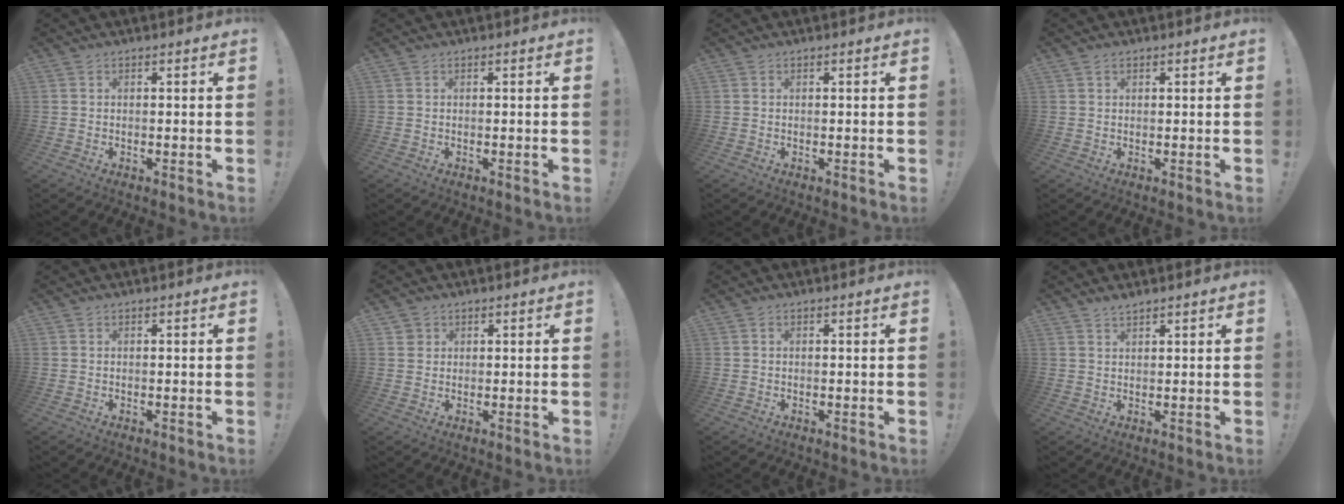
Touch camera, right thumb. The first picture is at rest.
{"total": 0.0}
{"total": 0.0}
{"total": 0.9, "force": [0.7, 0.5, 0.2], "torque": [0.002, -0.002, 0.012]}
{"total": 0.0}
{"total": 1.9, "force": [1.0, 1.6, 0.2], "torque": [-0.006, 0.000, 0.020]}
{"total": 0.0}
{"total": 1.8, "force": [1.7, 0.1, 0.7], "torque": [-0.014, -0.009, 0.031]}